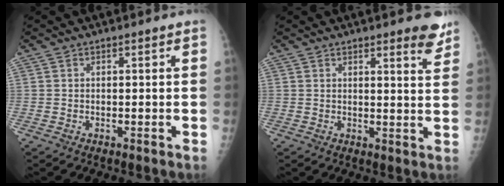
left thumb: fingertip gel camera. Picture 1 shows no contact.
{"total": 5.3, "force": [4.0, 1.1, 3.3], "torque": [-0.027, -0.026, 0.042]}